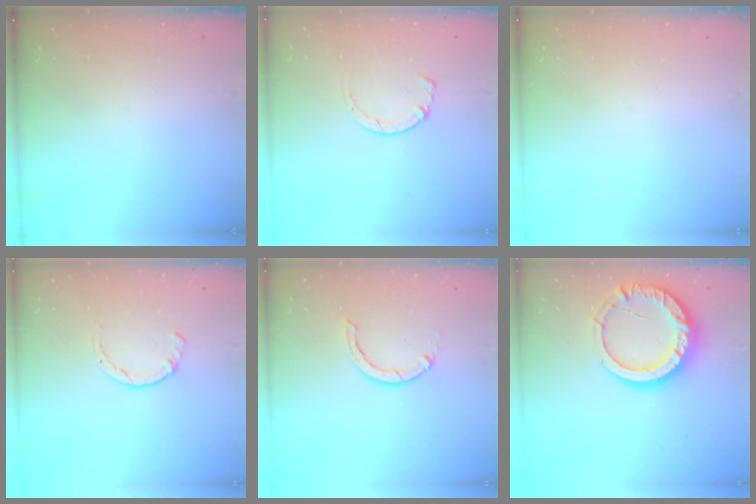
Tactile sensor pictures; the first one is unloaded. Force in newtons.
{"total": 1.5, "press": 1.5, "slide": 0.3}
{"total": 0.0}
{"total": 1.7, "press": 1.7, "slide": 0.3}
{"total": 2.9, "press": 2.9, "slide": 0.1}
{"total": 16.2, "press": 16.0, "slide": 2.1}